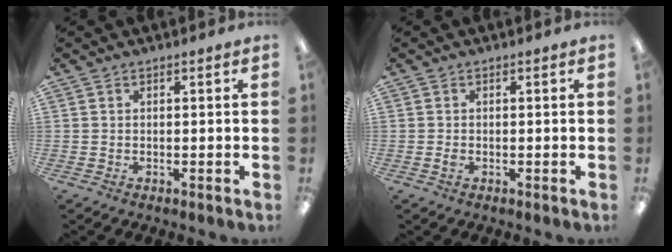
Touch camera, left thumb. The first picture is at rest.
{"total": 0.9, "force": [-0.3, 0.7, 0.6], "torque": [-0.012, 0.001, -0.006]}